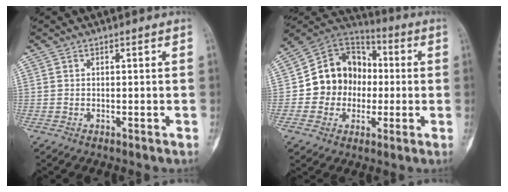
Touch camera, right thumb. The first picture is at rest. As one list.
[{"total": 14.9, "force": [-1.1, 13.1, 6.9], "torque": [-0.060, 0.034, -0.024]}]